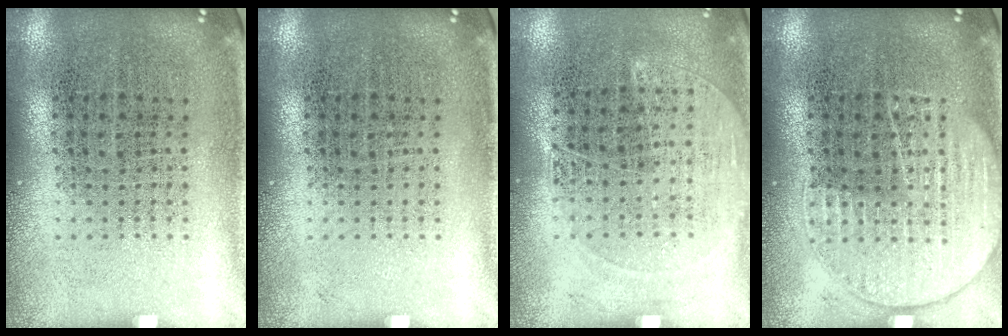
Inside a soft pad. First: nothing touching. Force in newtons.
{"total": 0.0}
{"total": 1.3, "press": 1.0, "slide": 0.7}
{"total": 2.4, "press": 2.4, "slide": 0.2}